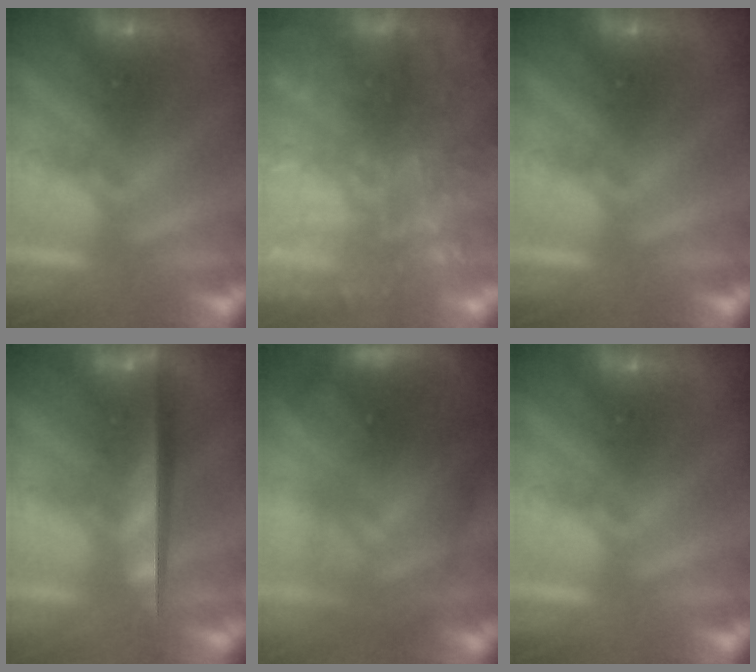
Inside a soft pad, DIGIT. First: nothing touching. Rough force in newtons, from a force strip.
{"total": 9.6}
{"total": 0.0}
{"total": 7.3}
{"total": 7.4}
{"total": 0.0}